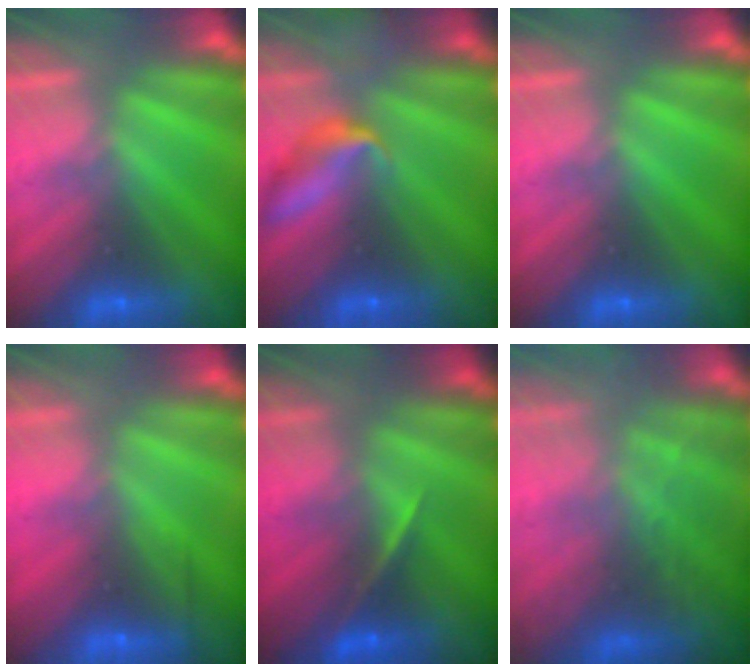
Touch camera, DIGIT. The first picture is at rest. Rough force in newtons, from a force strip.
{"total": 8.0}
{"total": 0.0}
{"total": 2.4}
{"total": 2.1}
{"total": 8.3}